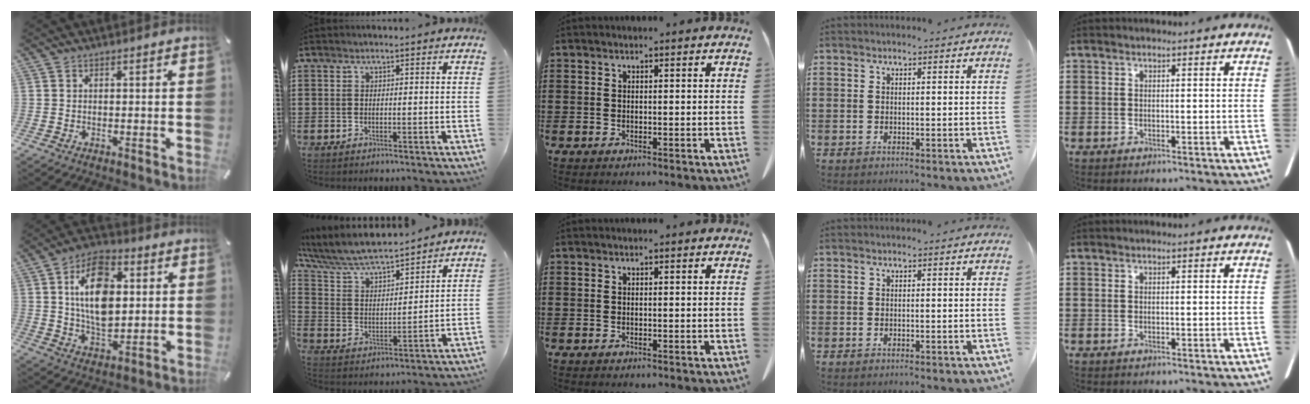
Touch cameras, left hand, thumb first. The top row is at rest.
{"thumb": {"total": 15.6, "force": [2.9, 9.9, 11.7], "torque": [-0.218, 0.007, 0.049]}, "index": {"total": 6.8, "force": [6.4, 0.7, 2.3], "torque": [-0.074, -0.040, 0.108]}}